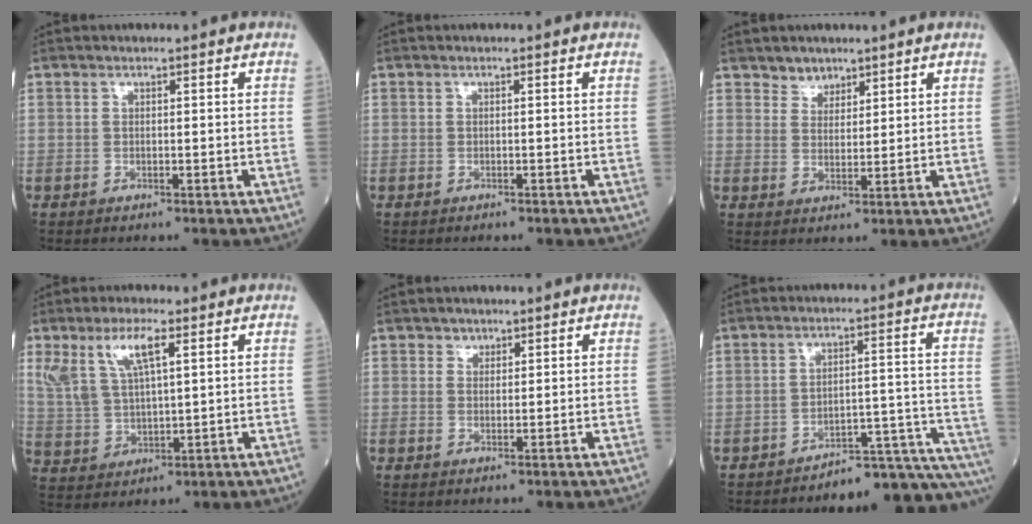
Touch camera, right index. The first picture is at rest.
{"total": 0.6, "force": [-0.6, 0.1, 0.0], "torque": [-0.001, -0.001, -0.009]}
{"total": 2.7, "force": [2.2, 1.5, 0.0], "torque": [0.008, -0.002, 0.035]}
{"total": 8.7, "force": [4.5, 2.7, 7.0], "torque": [-0.156, 0.015, 0.097]}
{"total": 1.2, "force": [0.8, 0.9, -0.1], "torque": [0.010, -0.006, 0.009]}
{"total": 16.1, "force": [-15.8, -0.1, 2.9], "torque": [0.022, 0.038, -0.200]}